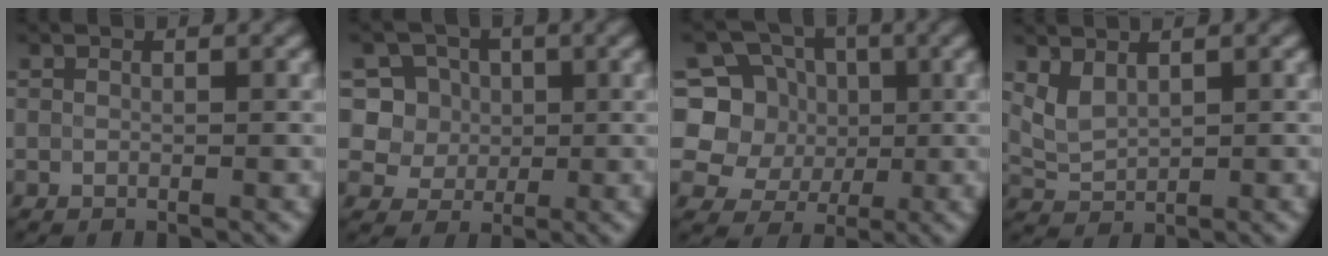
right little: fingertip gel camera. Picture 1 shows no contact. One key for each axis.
{"total": 7.5, "fx": 1.6, "fy": 7.2, "fz": 1.6, "tx": -0.034, "ty": 0.024, "tz": 0.032}
{"total": 5.5, "fx": 0.8, "fy": 5.1, "fz": 2.1, "tx": -0.025, "ty": -0.002, "tz": -0.001}
{"total": 2.7, "fx": 1.5, "fy": 1.4, "fz": 1.7, "tx": -0.036, "ty": 0.000, "tz": 0.035}